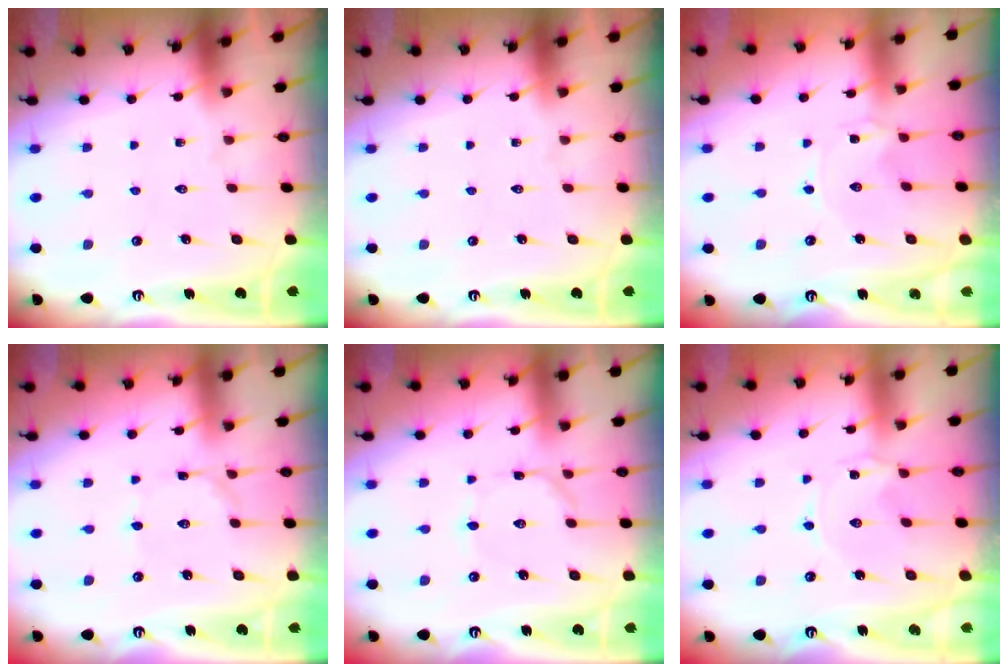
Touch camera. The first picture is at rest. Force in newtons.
{"total": 0.0}
{"total": 0.0}
{"total": 0.9, "press": 0.9, "slide": 0.1}
{"total": 1.6, "press": 1.6, "slide": 0.1}
{"total": 0.0}